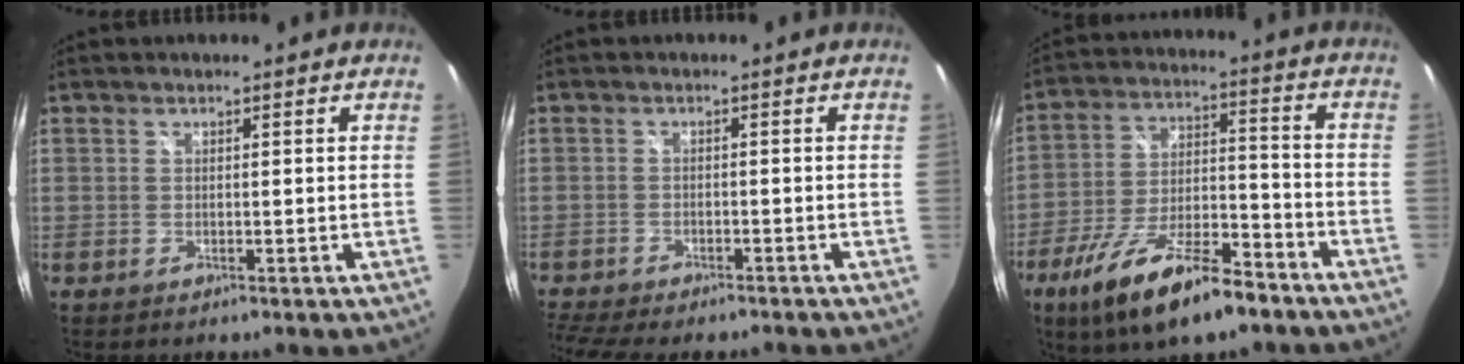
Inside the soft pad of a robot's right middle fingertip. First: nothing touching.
{"total": 10.0, "force": [-8.6, 2.5, 4.3], "torque": [-0.112, -0.030, -0.139]}
{"total": 17.9, "force": [-12.0, 5.4, 12.2], "torque": [-0.236, -0.029, -0.201]}